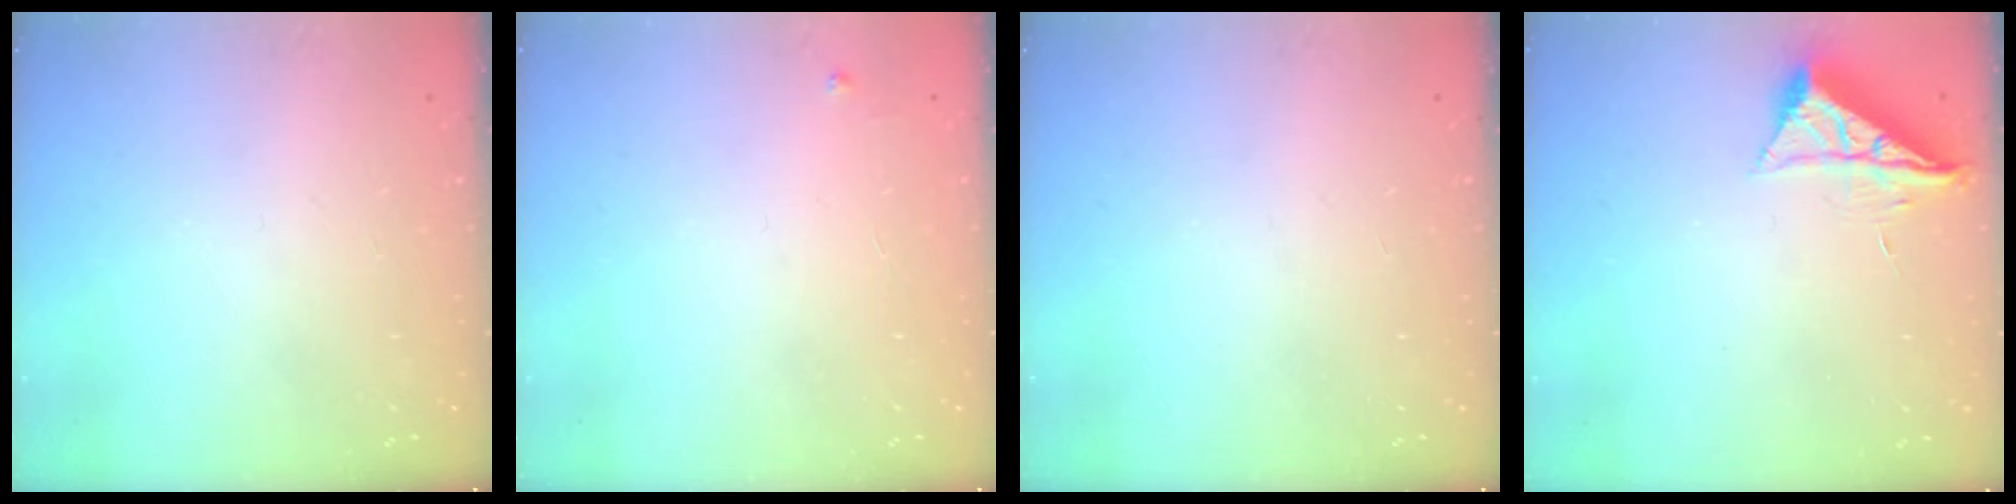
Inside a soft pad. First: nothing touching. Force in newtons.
{"total": 3.1, "press": 3.1, "slide": 0.5}
{"total": 0.0}
{"total": 7.4, "press": 7.4, "slide": 0.3}